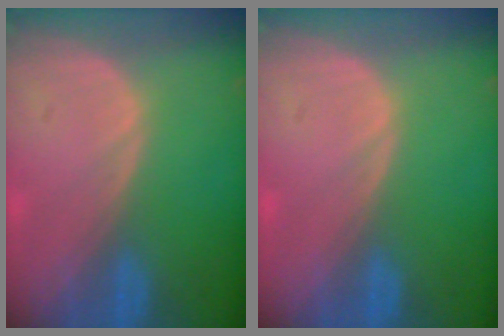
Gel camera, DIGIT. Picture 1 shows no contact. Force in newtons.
{"total": 0.0}